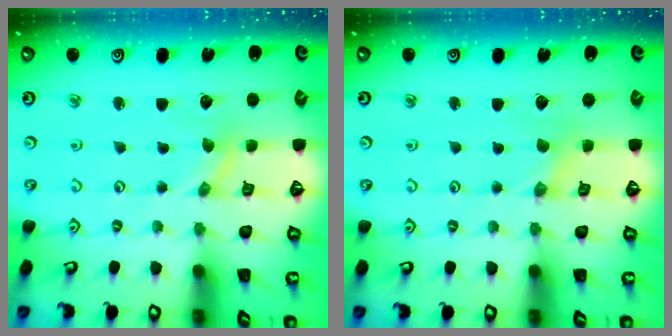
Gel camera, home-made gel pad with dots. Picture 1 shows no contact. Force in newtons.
{"total": 0.0}